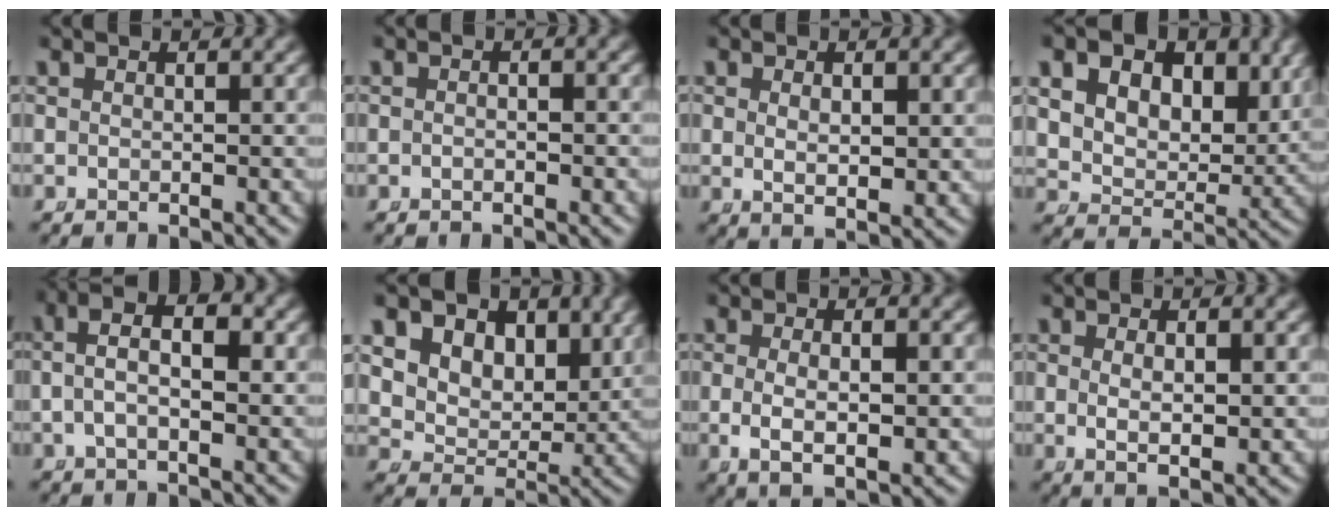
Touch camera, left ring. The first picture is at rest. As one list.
[{"total": 0.7, "force": [-0.5, 0.2, 0.5], "torque": [-0.010, 0.002, -0.010]}, {"total": 1.9, "force": [0.4, 0.6, 1.8], "torque": [-0.035, -0.019, 0.021]}, {"total": 10.4, "force": [3.7, 7.9, 5.7], "torque": [-0.118, -0.017, 0.054]}, {"total": 5.4, "force": [1.2, 2.9, 4.4], "torque": [-0.076, 0.009, 0.011]}, {"total": 11.3, "force": [3.6, 9.1, 5.7], "torque": [-0.129, -0.017, 0.051]}, {"total": 4.3, "force": [-0.4, 1.9, 3.8], "torque": [-0.076, -0.018, 0.009]}, {"total": 2.7, "force": [0.3, 0.8, 2.5], "torque": [-0.050, -0.019, 0.021]}]